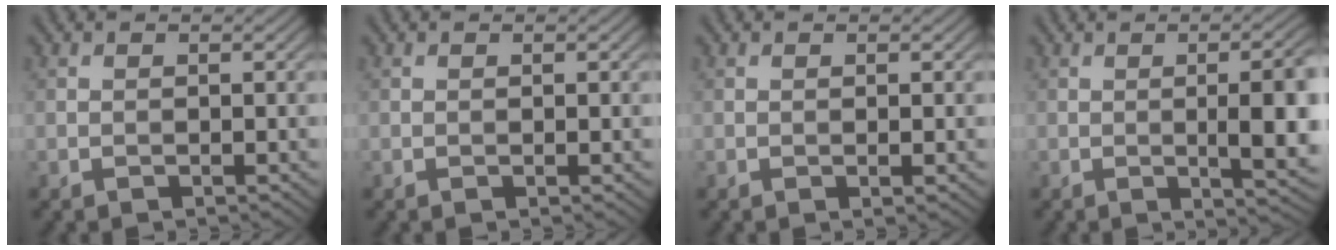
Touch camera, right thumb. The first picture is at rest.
{"total": 0.0}
{"total": 0.5, "force": [0.0, 0.1, 0.5], "torque": [-0.011, -0.002, -0.002]}
{"total": 8.6, "force": [-0.4, 2.3, 8.3], "torque": [-0.115, 0.000, -0.002]}